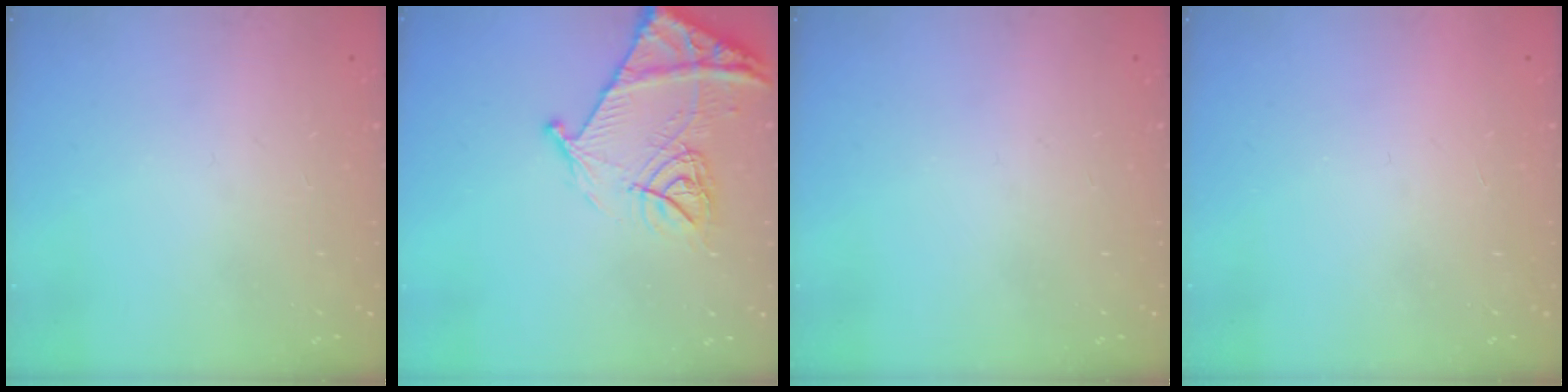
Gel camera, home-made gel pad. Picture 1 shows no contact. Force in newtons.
{"total": 15.9, "press": 15.8, "slide": 1.6}
{"total": 0.0}
{"total": 1.6, "press": 1.6, "slide": 0.1}